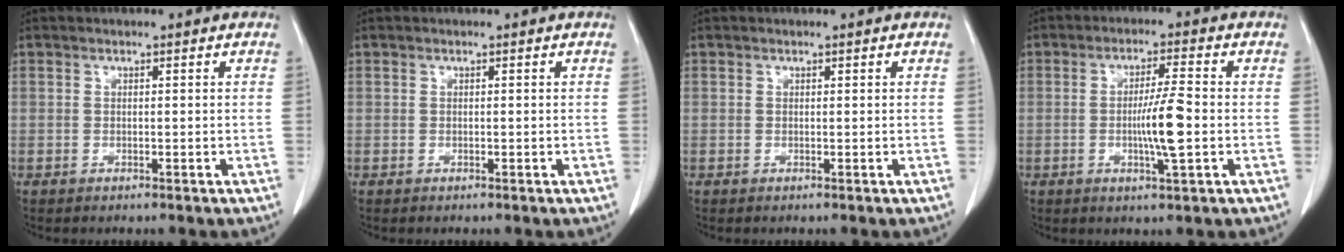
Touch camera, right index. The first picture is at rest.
{"total": 0.0}
{"total": 0.0}
{"total": 6.7, "force": [-1.0, 0.0, 6.6], "torque": [-0.116, -0.006, -0.017]}